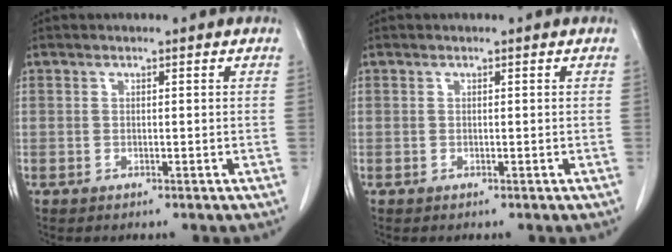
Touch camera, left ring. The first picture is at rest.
{"total": 0.0}